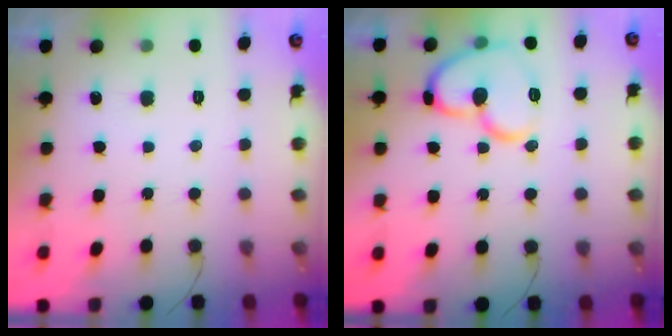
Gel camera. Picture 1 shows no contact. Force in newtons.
{"total": 15.4, "press": 15.3, "slide": 1.4}